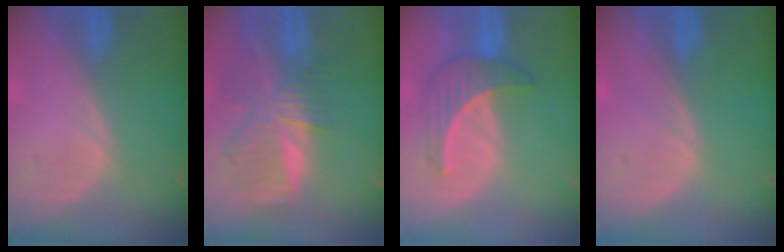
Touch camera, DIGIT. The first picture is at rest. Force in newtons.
{"total": 9.1, "press": 8.0, "slide": 4.5}
{"total": 5.7, "press": 5.6, "slide": 0.9}
{"total": 0.0}